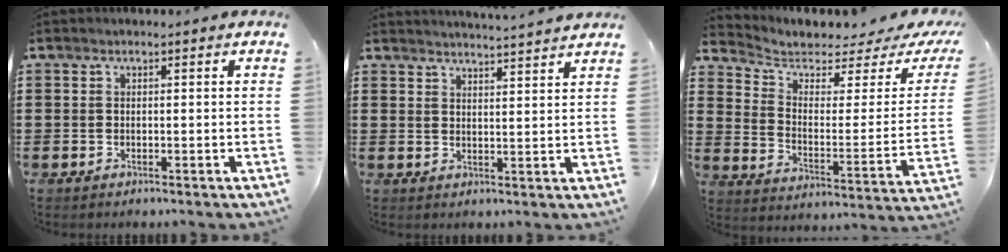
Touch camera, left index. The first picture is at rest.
{"total": 3.1, "force": [3.0, -0.7, 0.1], "torque": [-0.012, -0.018, 0.054]}
{"total": 3.9, "force": [3.1, 1.5, 1.8], "torque": [-0.057, -0.024, 0.049]}